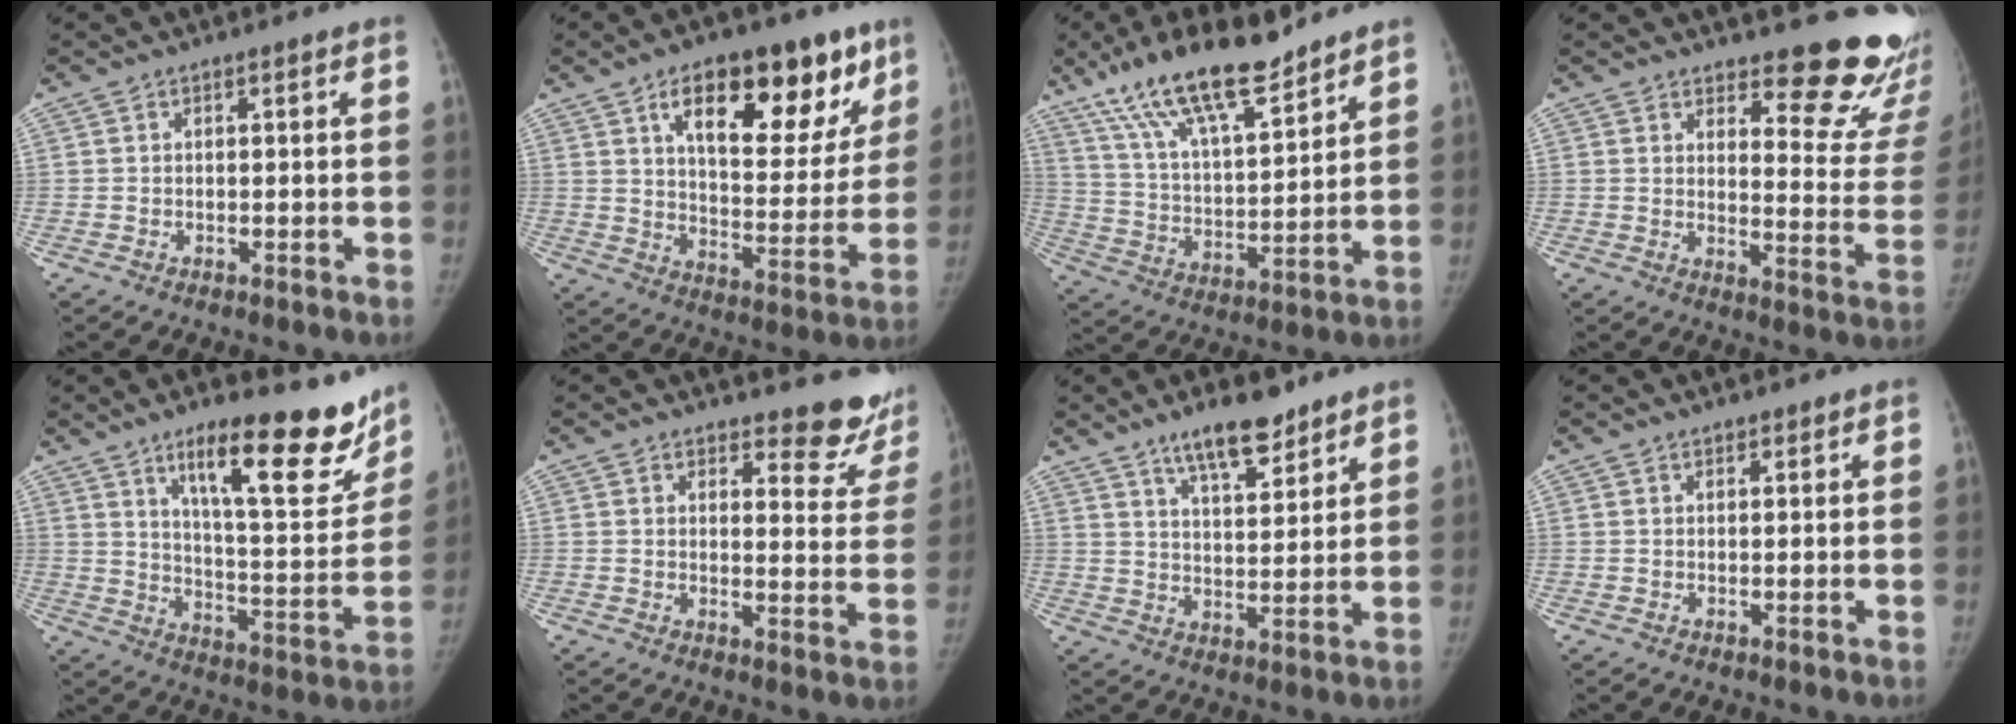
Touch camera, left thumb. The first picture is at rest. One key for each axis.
{"total": 22.2, "fx": 12.0, "fy": 10.4, "fz": 15.5, "tx": -0.166, "ty": -0.035, "tz": 0.181}
{"total": 18.6, "fx": 13.6, "fy": 5.2, "fz": 11.6, "tx": -0.184, "ty": -0.058, "tz": 0.248}
{"total": 17.6, "fx": 14.7, "fy": 5.5, "fz": 8.1, "tx": -0.050, "ty": -0.141, "tz": 0.164}
{"total": 22.2, "fx": 14.6, "fy": 6.2, "fz": 15.5, "tx": -0.170, "ty": -0.084, "tz": 0.222}
{"total": 10.6, "fx": 9.7, "fy": 3.5, "fz": 2.4, "tx": 0.013, "ty": -0.086, "tz": 0.095}
{"total": 10.1, "fx": 7.6, "fy": 3.1, "fz": 5.8, "tx": -0.073, "ty": -0.051, "tz": 0.128}
{"total": 1.1, "fx": 1.0, "fy": 0.5, "fz": 0.3, "tx": -0.001, "ty": -0.006, "tz": 0.014}